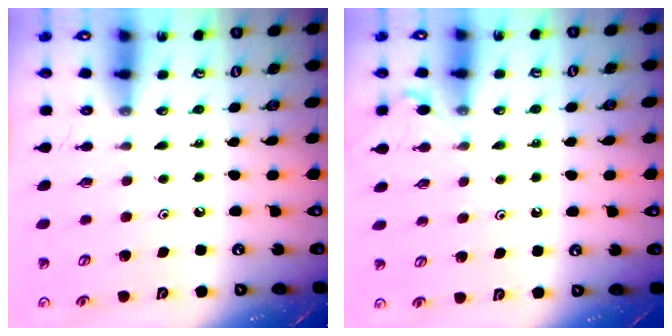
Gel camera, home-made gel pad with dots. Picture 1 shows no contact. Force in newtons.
{"total": 5.7, "press": 5.6, "slide": 0.7}